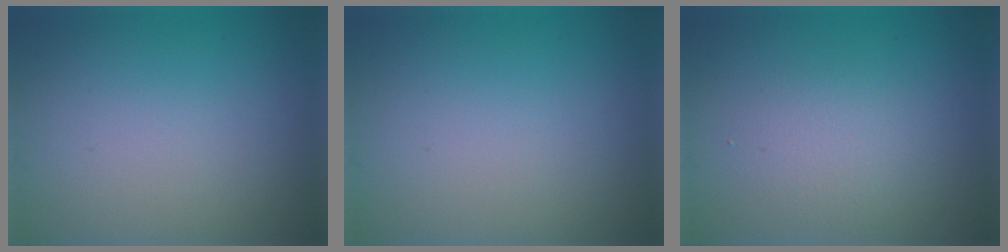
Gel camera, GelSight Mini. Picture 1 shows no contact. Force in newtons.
{"total": 0.0}
{"total": 2.2, "press": 2.2, "slide": 0.1}